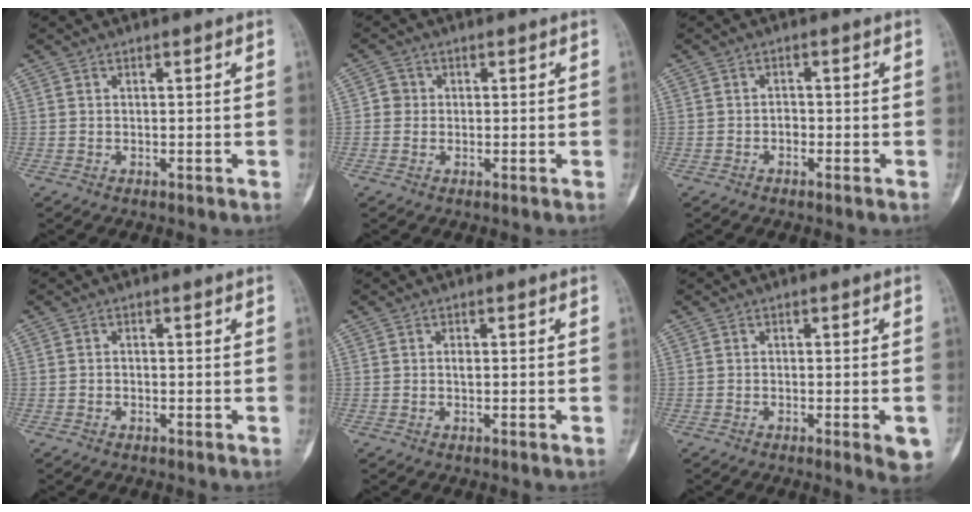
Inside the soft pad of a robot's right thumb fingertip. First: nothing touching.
{"total": 1.6, "force": [0.0, 1.5, 0.5], "torque": [-0.001, 0.005, -0.003]}
{"total": 1.3, "force": [-0.6, 0.8, 0.8], "torque": [-0.005, 0.005, -0.016]}
{"total": 0.6, "force": [-0.3, 0.4, 0.2], "torque": [-0.001, 0.002, -0.011]}
{"total": 0.8, "force": [-0.1, 0.3, 0.7], "torque": [-0.015, 0.000, -0.004]}
{"total": 4.9, "force": [-2.0, 1.1, 4.3], "torque": [-0.046, -0.003, -0.026]}